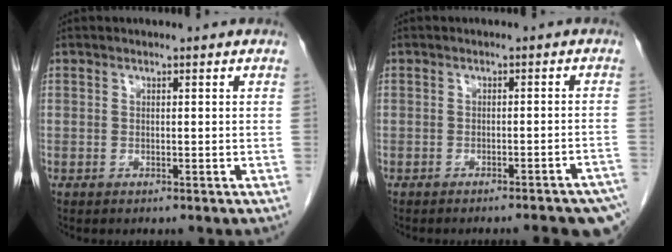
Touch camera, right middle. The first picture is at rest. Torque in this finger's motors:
{"motor_torque": [1.17, -0.97, 0.08, 0.05]}